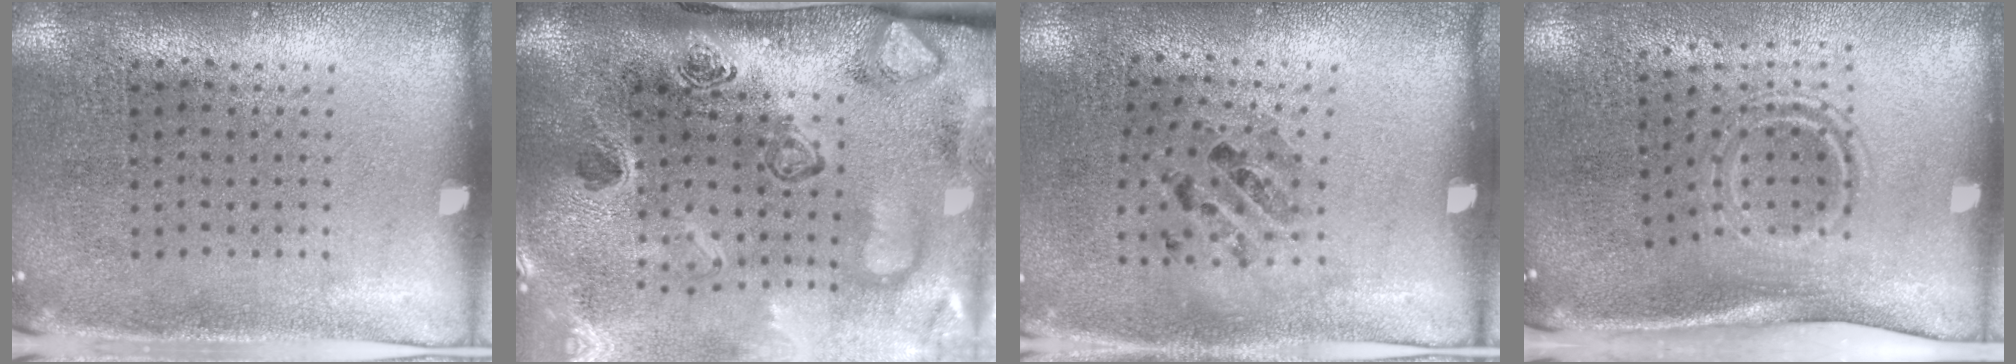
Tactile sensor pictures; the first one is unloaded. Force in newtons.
{"total": 4.8, "press": 3.2, "slide": 3.6}
{"total": 0.9, "press": 0.8, "slide": 0.5}
{"total": 1.7, "press": 1.0, "slide": 1.3}